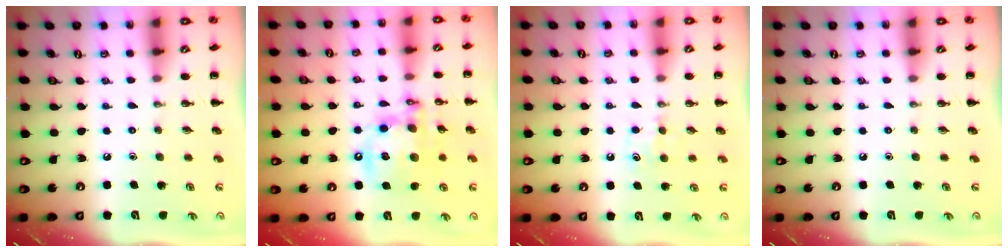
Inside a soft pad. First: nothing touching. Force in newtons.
{"total": 15.4, "press": 15.1, "slide": 3.1}
{"total": 4.6, "press": 4.4, "slide": 1.4}
{"total": 0.0}